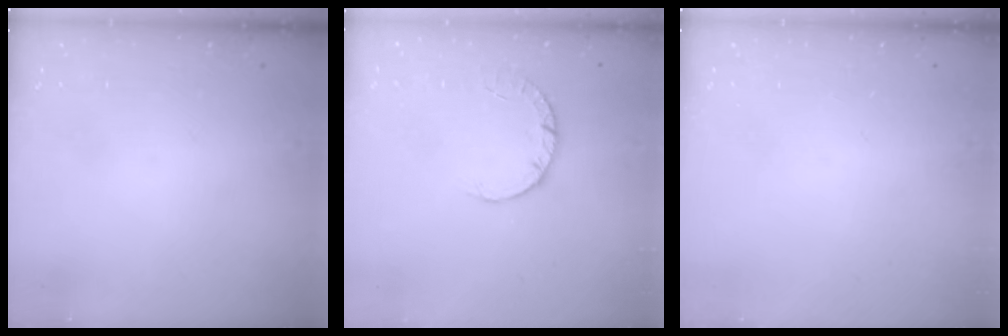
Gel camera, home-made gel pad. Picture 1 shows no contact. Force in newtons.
{"total": 2.8, "press": 2.8, "slide": 0.4}
{"total": 0.0}